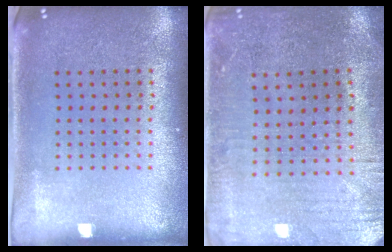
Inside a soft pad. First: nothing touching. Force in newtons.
{"total": 0.7, "press": 0.5, "slide": 0.5}